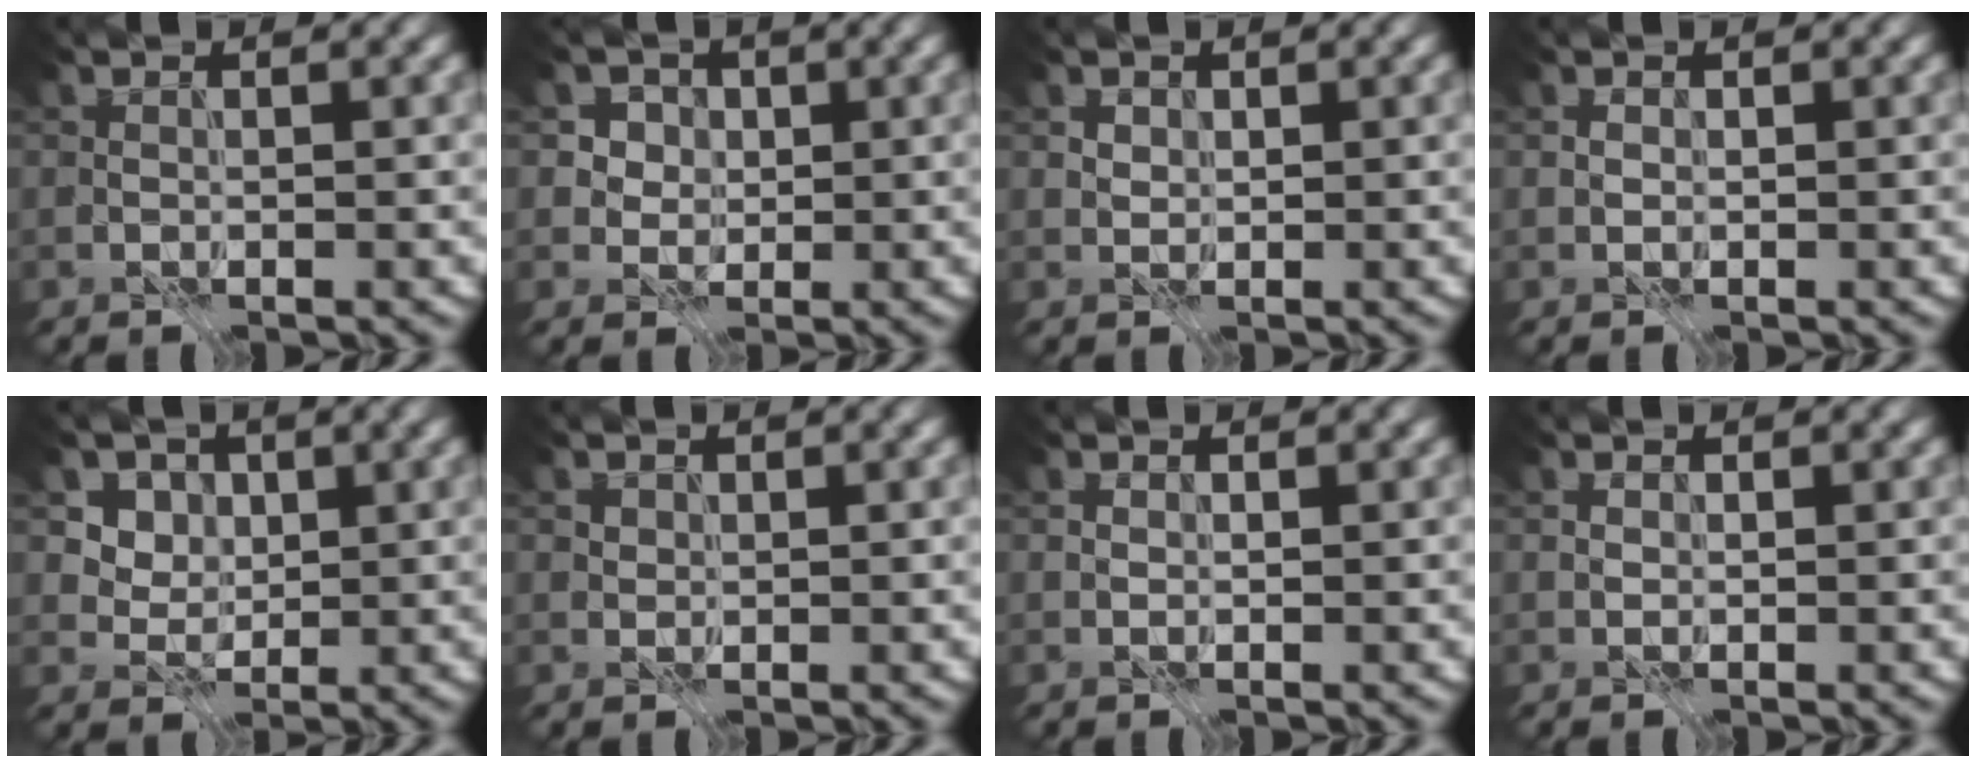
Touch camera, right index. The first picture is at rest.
{"total": 3.8, "force": [2.0, 3.1, 1.1], "torque": [-0.001, 0.013, 0.016]}
{"total": 1.2, "force": [0.8, 0.8, 0.2], "torque": [0.000, 0.002, 0.008]}
{"total": 0.0}
{"total": 6.6, "force": [3.6, 4.9, 2.5], "torque": [-0.046, -0.003, 0.053]}
{"total": 1.1, "force": [0.6, 0.9, 0.2], "torque": [0.007, 0.003, 0.003]}
{"total": 0.0}
{"total": 0.0}